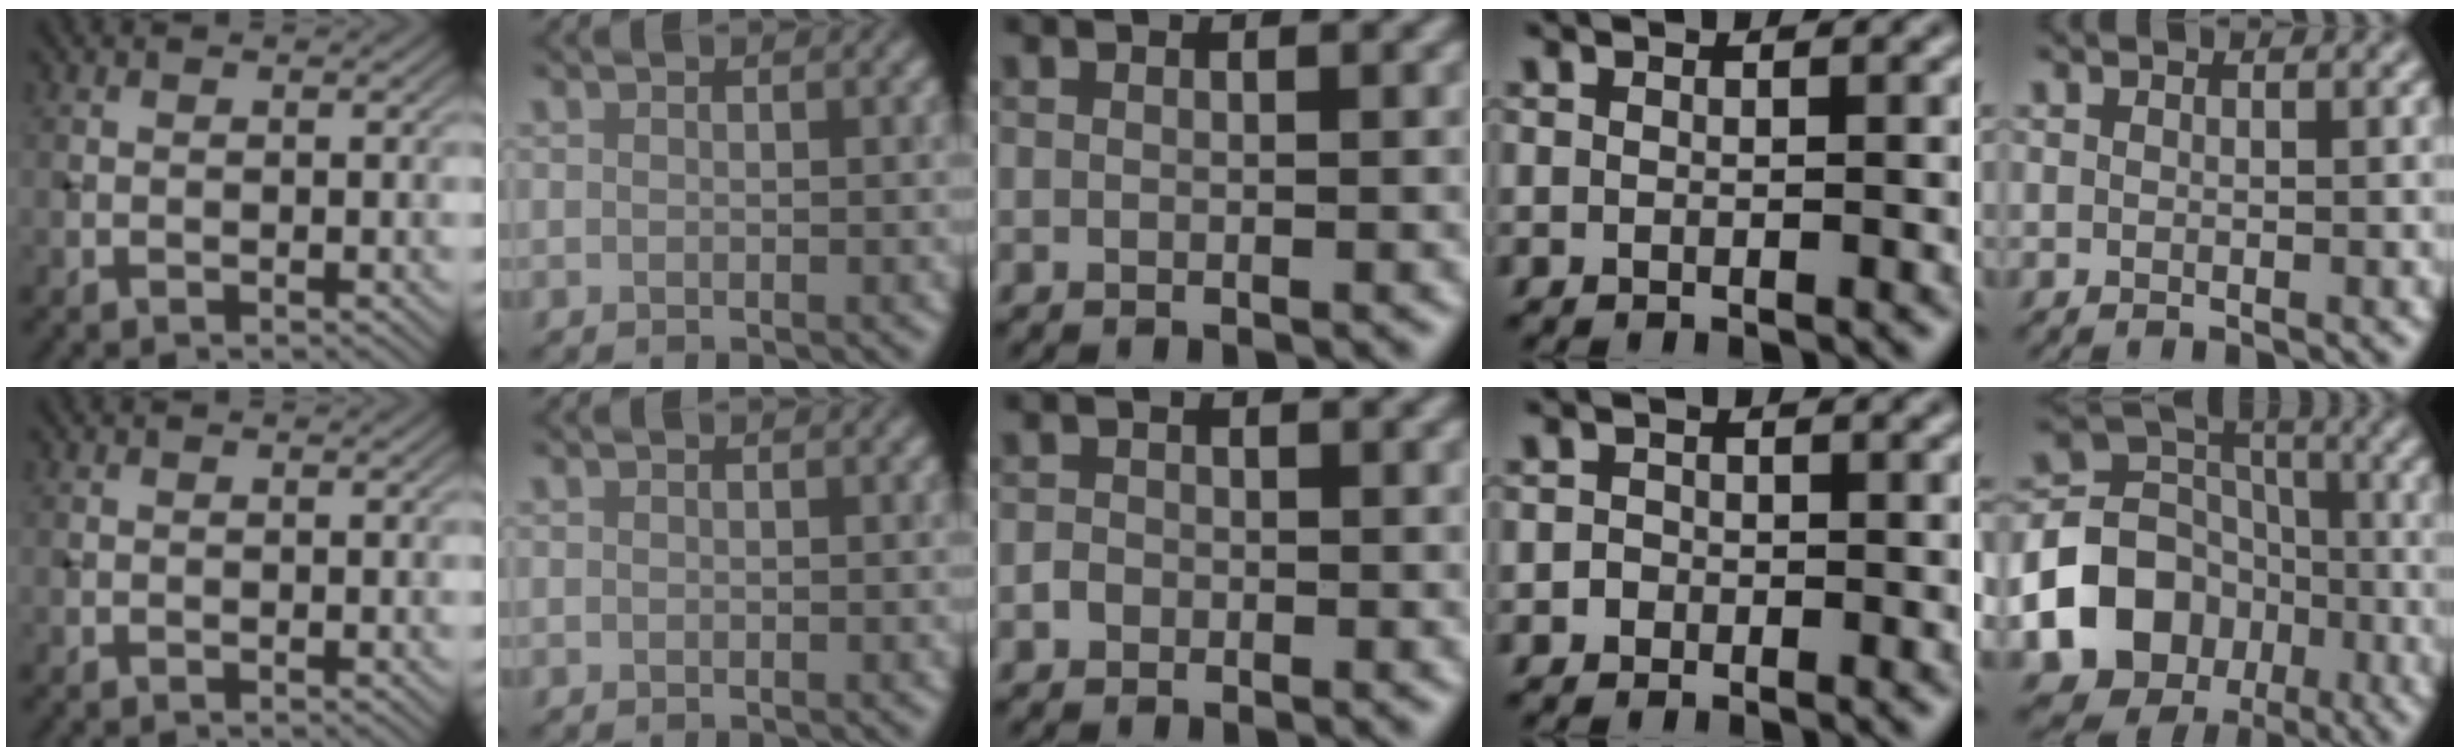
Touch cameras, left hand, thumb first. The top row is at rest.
{"middle": {"total": 1.0, "force": [-0.5, 0.8, 0.2], "torque": [0.000, 0.000, -0.011]}, "ring": {"total": 0.9, "force": [-0.4, 0.8, 0.1], "torque": [0.004, -0.001, -0.008]}, "little": {"total": 12.1, "force": [-4.5, 10.1, 5.1], "torque": [-0.112, -0.014, -0.094]}}